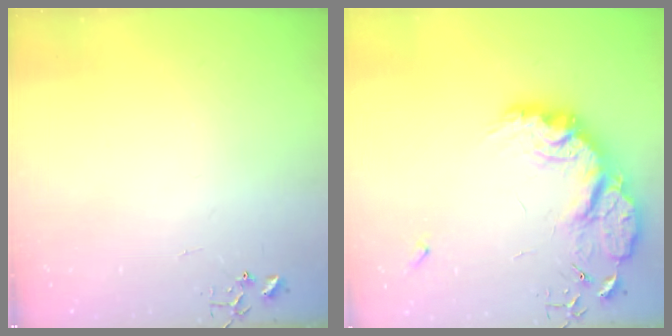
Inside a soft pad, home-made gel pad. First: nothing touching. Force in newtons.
{"total": 19.6, "press": 19.6, "slide": 1.3}